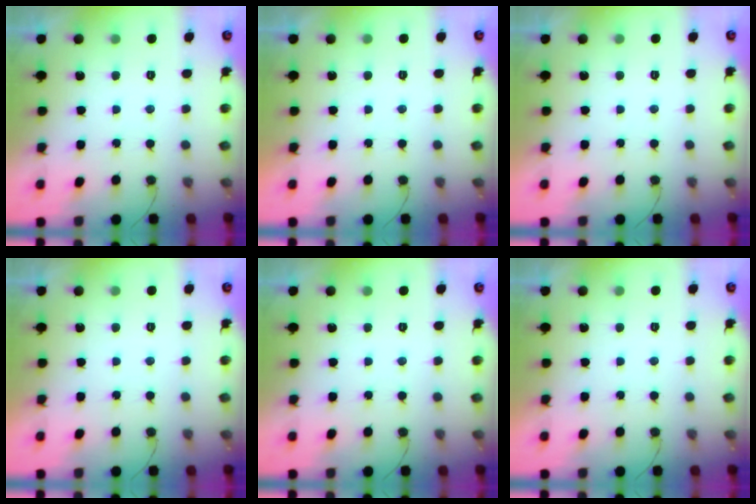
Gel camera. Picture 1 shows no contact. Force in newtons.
{"total": 1.9, "press": 1.9, "slide": 0.1}
{"total": 1.7, "press": 1.7, "slide": 0.1}
{"total": 1.8, "press": 1.8, "slide": 0.1}
{"total": 0.0}
{"total": 1.6, "press": 1.6, "slide": 0.0}